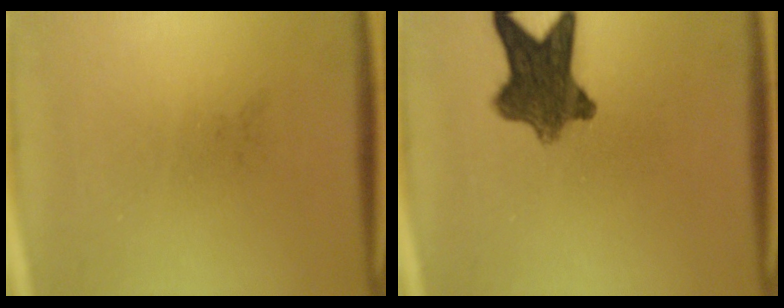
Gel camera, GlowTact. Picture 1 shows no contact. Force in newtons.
{"total": 9.6}